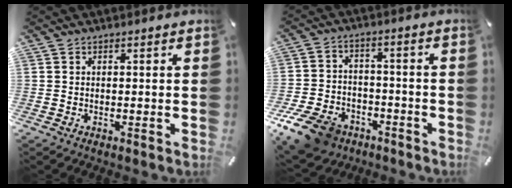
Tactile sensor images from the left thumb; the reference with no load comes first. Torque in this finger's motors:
{"motor_torque": [-0.07, 1.28, 0.34, 0.24, 0.26]}